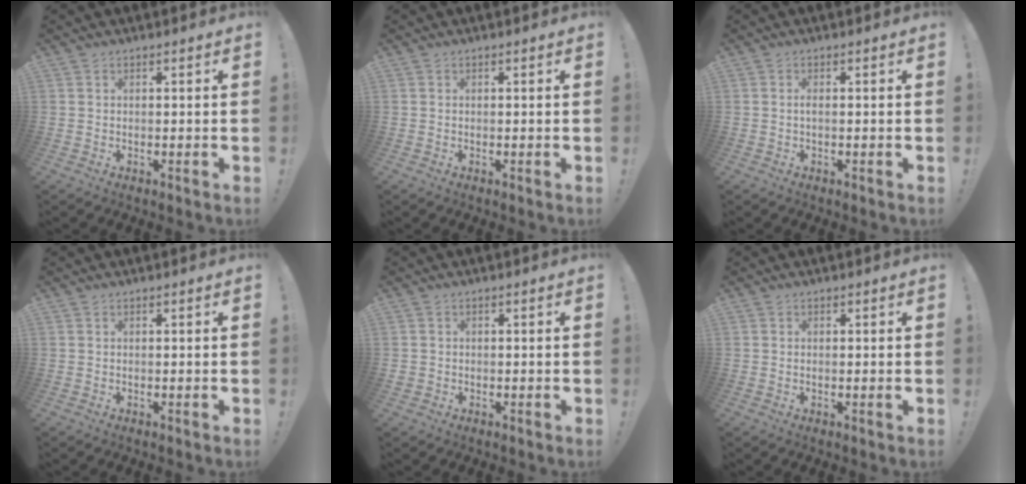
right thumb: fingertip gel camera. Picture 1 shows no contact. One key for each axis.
{"total": 0.0}
{"total": 1.2, "fx": -0.3, "fy": 0.2, "fz": 1.1, "tx": -0.022, "ty": 0.002, "tz": -0.006}
{"total": 0.0}
{"total": 1.4, "fx": -0.3, "fy": 1.2, "fz": 0.5, "tx": -0.007, "ty": 0.004, "tz": -0.005}
{"total": 0.6, "fx": 0.0, "fy": -0.1, "fz": 0.6, "tx": -0.013, "ty": 0.001, "tz": 0.000}